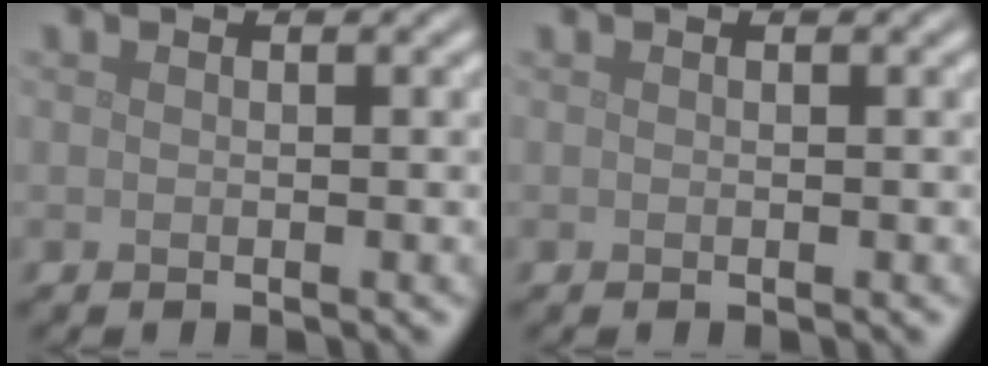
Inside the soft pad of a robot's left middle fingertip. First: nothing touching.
{"total": 0.0}